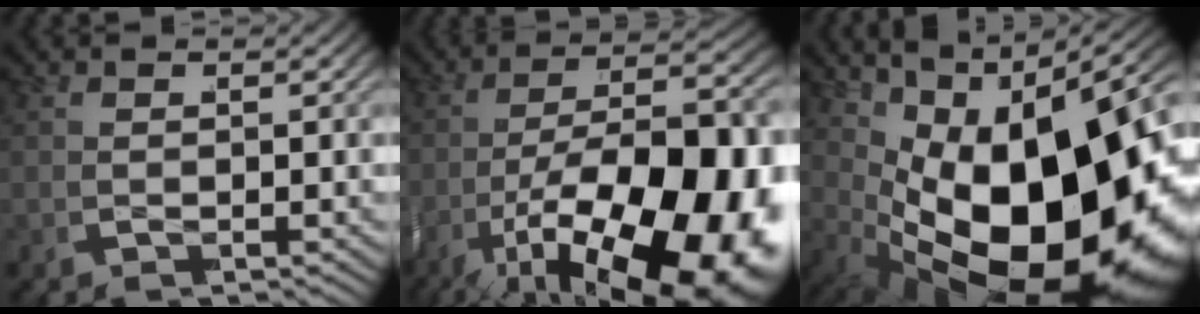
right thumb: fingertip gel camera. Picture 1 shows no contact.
{"total": 22.9, "force": [-6.2, 13.6, 17.3], "torque": [-0.310, -0.082, -0.054]}
{"total": 25.2, "force": [-3.1, 15.5, 19.6], "torque": [-0.333, -0.055, -0.012]}